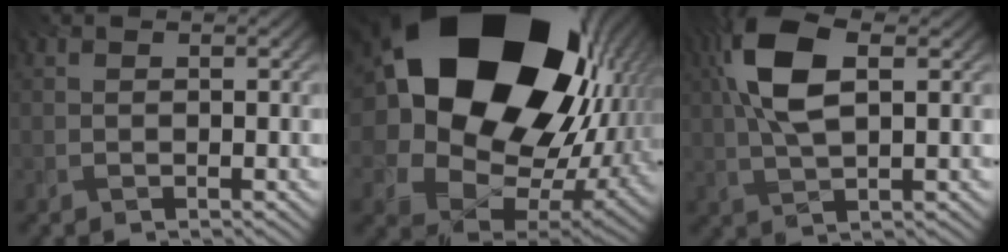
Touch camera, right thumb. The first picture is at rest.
{"total": 24.5, "force": [7.4, 17.9, 15.0], "torque": [-0.338, -0.042, 0.167]}
{"total": 10.0, "force": [2.6, 4.3, 8.6], "torque": [-0.195, 0.013, 0.041]}